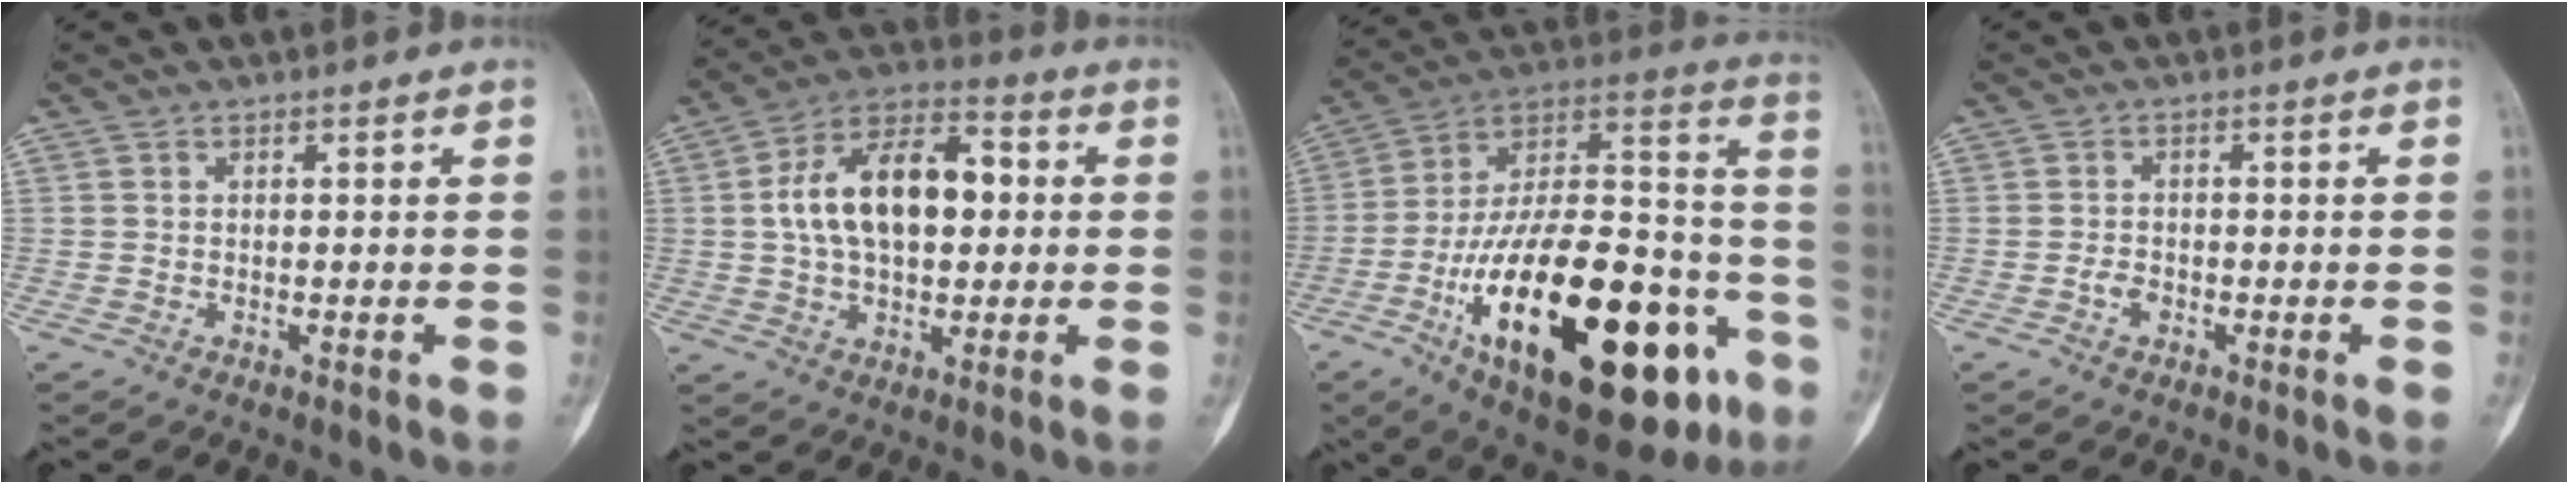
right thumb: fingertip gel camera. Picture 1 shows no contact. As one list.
[{"total": 16.6, "force": [1.6, 9.4, 13.6], "torque": [-0.221, 0.028, 0.020]}, {"total": 37.8, "force": [-14.6, 15.6, 31.2], "torque": [-0.484, 0.056, -0.218]}, {"total": 1.8, "force": [-0.8, 1.1, 1.1], "torque": [-0.020, 0.005, -0.017]}]